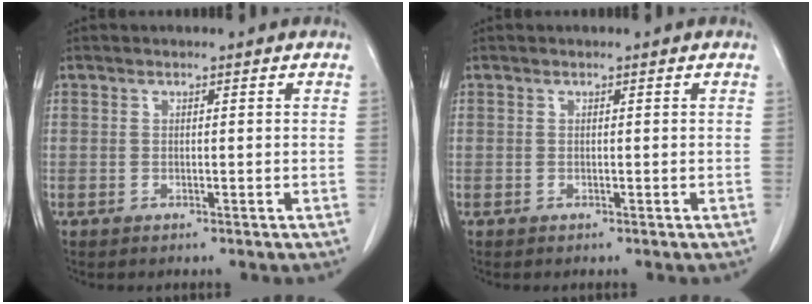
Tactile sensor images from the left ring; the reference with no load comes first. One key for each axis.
{"total": 0.0}